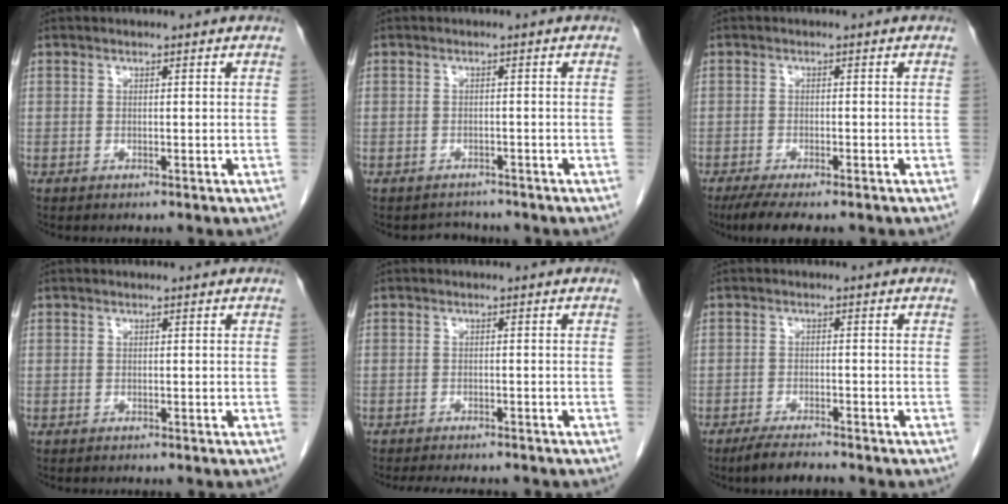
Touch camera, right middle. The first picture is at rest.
{"total": 2.2, "force": [-2.0, 0.9, -0.4], "torque": [0.001, -0.001, -0.030]}
{"total": 7.0, "force": [-5.5, 1.5, 4.1], "torque": [-0.061, -0.013, -0.085]}
{"total": 0.0}
{"total": 7.3, "force": [-6.4, 1.9, 2.8], "torque": [-0.033, -0.004, -0.085]}
{"total": 3.8, "force": [-3.3, 0.4, 1.8], "torque": [-0.037, -0.011, -0.060]}